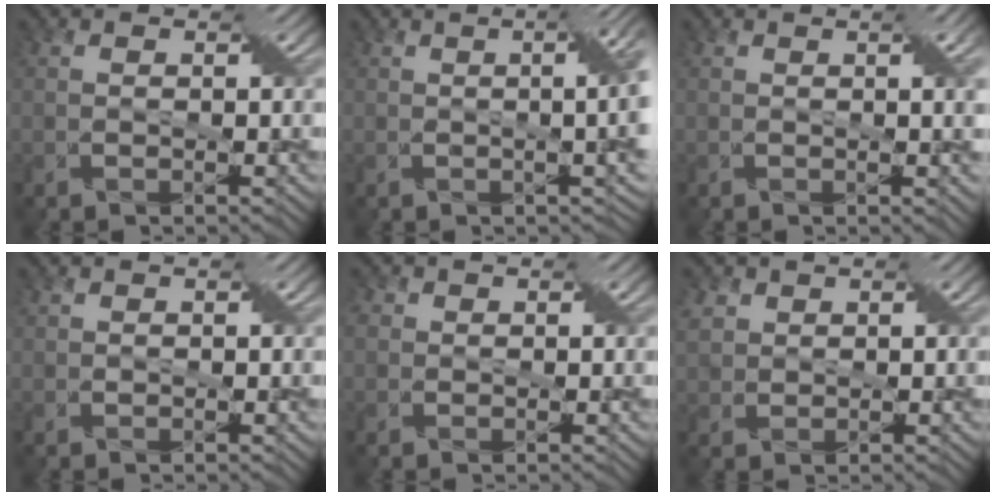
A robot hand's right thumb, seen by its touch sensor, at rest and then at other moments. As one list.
[{"total": 6.1, "force": [0.3, 0.6, 6.1], "torque": [-0.078, 0.005, 0.003]}, {"total": 4.5, "force": [0.8, 0.4, 4.4], "torque": [-0.060, 0.010, 0.013]}, {"total": 0.6, "force": [0.4, 0.5, 0.2], "torque": [-0.002, -0.002, 0.007]}, {"total": 2.7, "force": [0.7, 2.4, 1.1], "torque": [-0.015, 0.013, -0.007]}, {"total": 3.7, "force": [1.3, 3.0, 1.7], "torque": [-0.068, 0.011, 0.024]}]